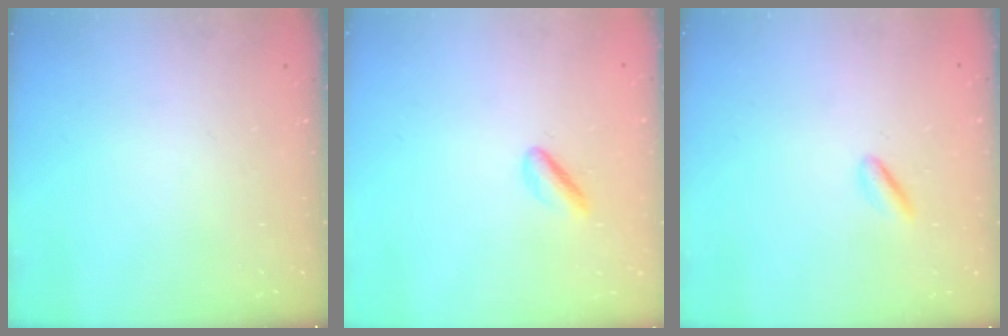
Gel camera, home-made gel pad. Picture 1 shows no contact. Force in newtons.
{"total": 2.6, "press": 2.3, "slide": 1.2}
{"total": 2.4, "press": 2.2, "slide": 1.0}